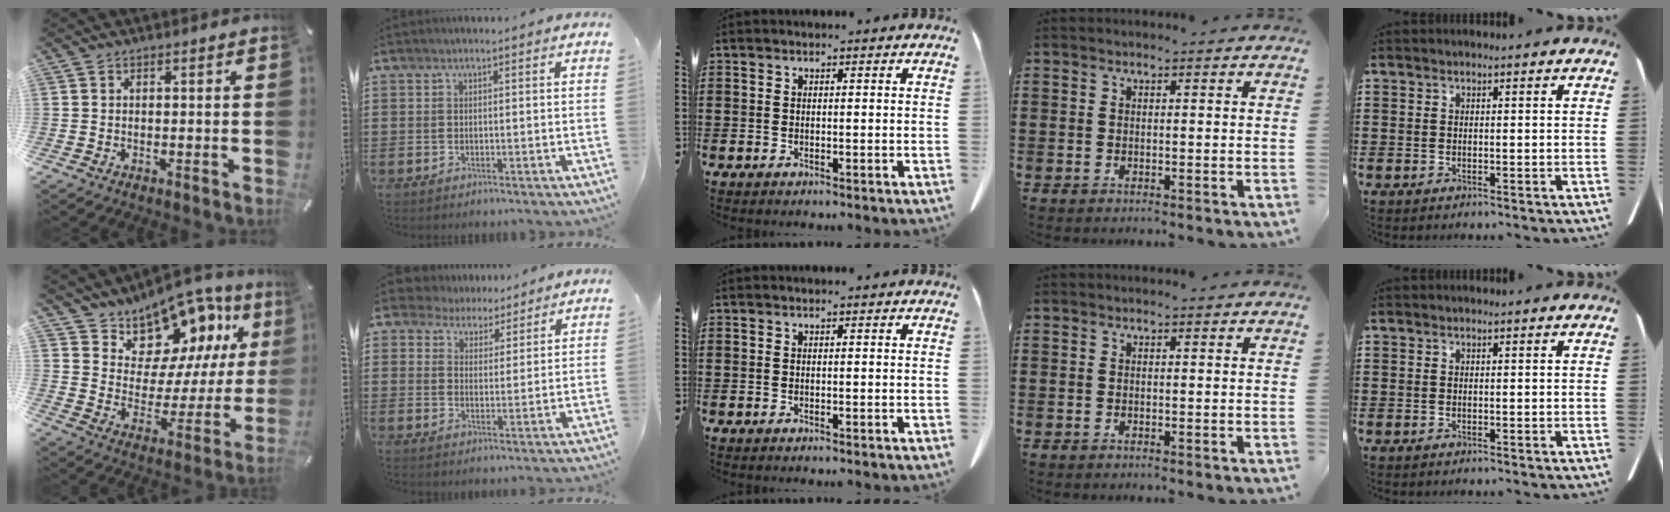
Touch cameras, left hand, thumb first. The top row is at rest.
{"thumb": {"total": 12.2, "force": [9.9, 6.9, 1.4], "torque": [-0.032, -0.112, 0.178]}, "index": {"total": 4.7, "force": [4.4, 1.9, 0.0], "torque": [-0.024, -0.007, 0.080]}}